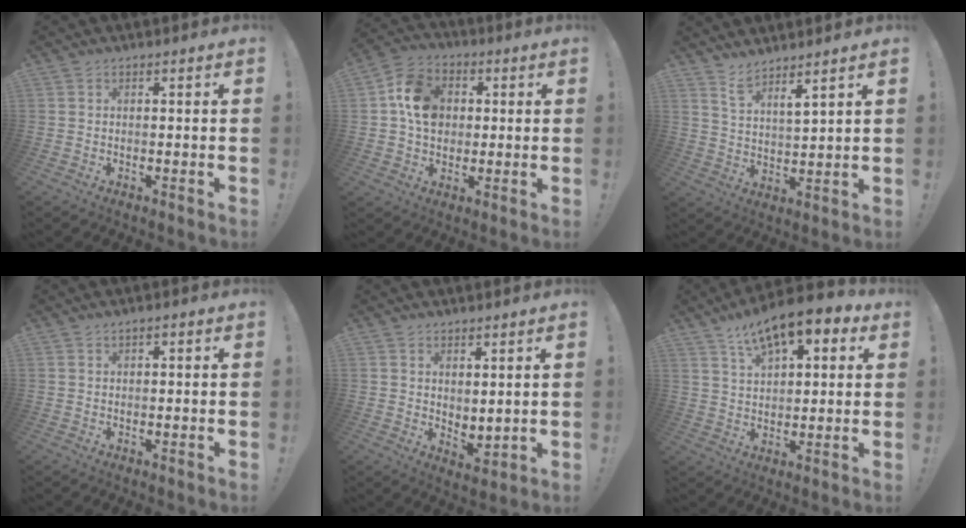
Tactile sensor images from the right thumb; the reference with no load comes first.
{"total": 13.0, "force": [2.0, 10.6, 7.2], "torque": [-0.109, 0.011, 0.042]}
{"total": 6.0, "force": [5.6, 0.0, 2.3], "torque": [-0.048, -0.032, 0.099]}
{"total": 0.6, "force": [0.3, 0.3, 0.4], "torque": [-0.012, 0.004, 0.007]}
{"total": 3.9, "force": [2.6, 2.1, 2.1], "torque": [-0.025, -0.023, 0.051]}
{"total": 12.6, "force": [8.0, 5.1, 8.3], "torque": [-0.137, -0.042, 0.142]}